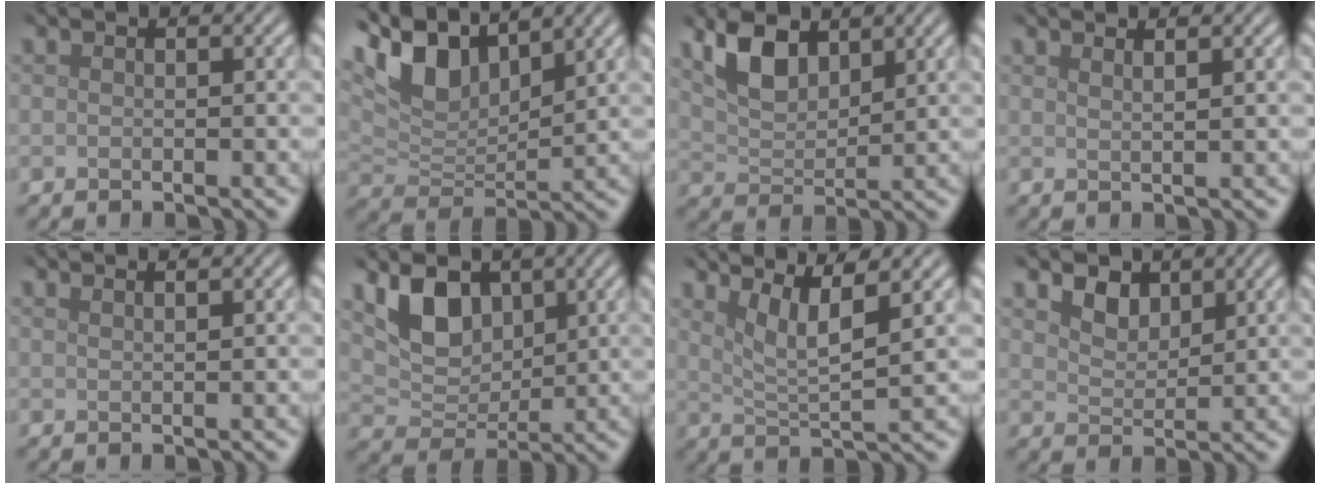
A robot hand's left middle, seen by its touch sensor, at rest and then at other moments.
{"total": 7.6, "force": [5.2, 3.1, 4.5], "torque": [-0.098, 0.009, 0.095]}
{"total": 4.8, "force": [3.0, 2.3, 3.0], "torque": [-0.066, 0.002, 0.057]}
{"total": 1.8, "force": [1.2, 0.6, 1.1], "torque": [0.003, 0.003, 0.000]}
{"total": 2.1, "force": [1.5, 0.8, 1.1], "torque": [0.004, 0.001, -0.001]}
{"total": 4.8, "force": [2.4, 3.0, 2.9], "torque": [-0.063, -0.009, 0.042]}
{"total": 4.5, "force": [2.6, 0.8, 3.6], "torque": [-0.063, 0.001, 0.050]}
{"total": 2.5, "force": [1.8, 1.3, 1.0], "torque": [-0.027, -0.003, 0.032]}